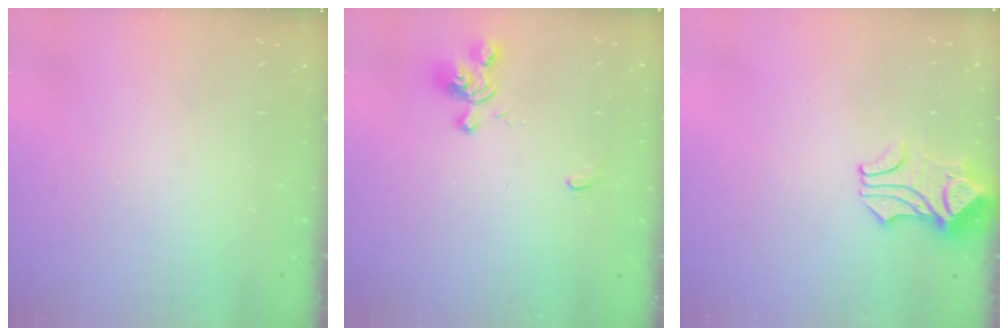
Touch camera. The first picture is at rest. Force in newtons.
{"total": 1.7, "press": 1.0, "slide": 1.3}
{"total": 1.9, "press": 1.5, "slide": 1.2}